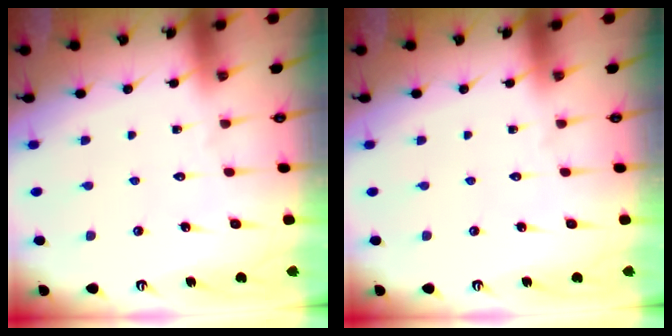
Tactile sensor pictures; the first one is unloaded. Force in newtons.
{"total": 0.0}